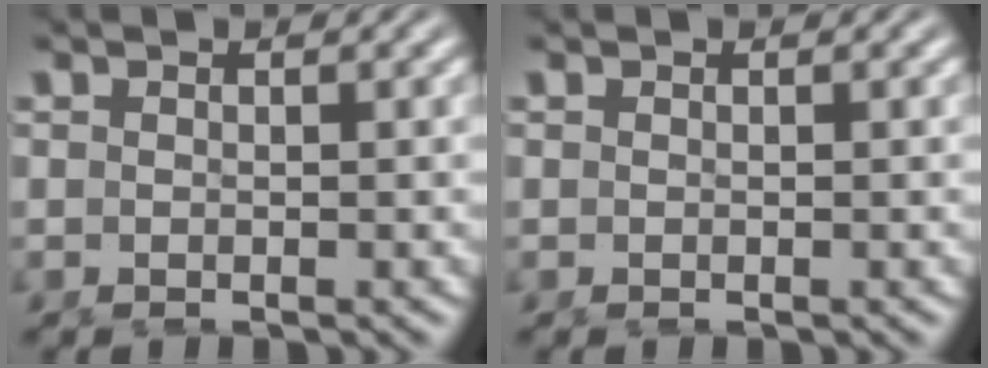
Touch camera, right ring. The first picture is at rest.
{"total": 0.0}